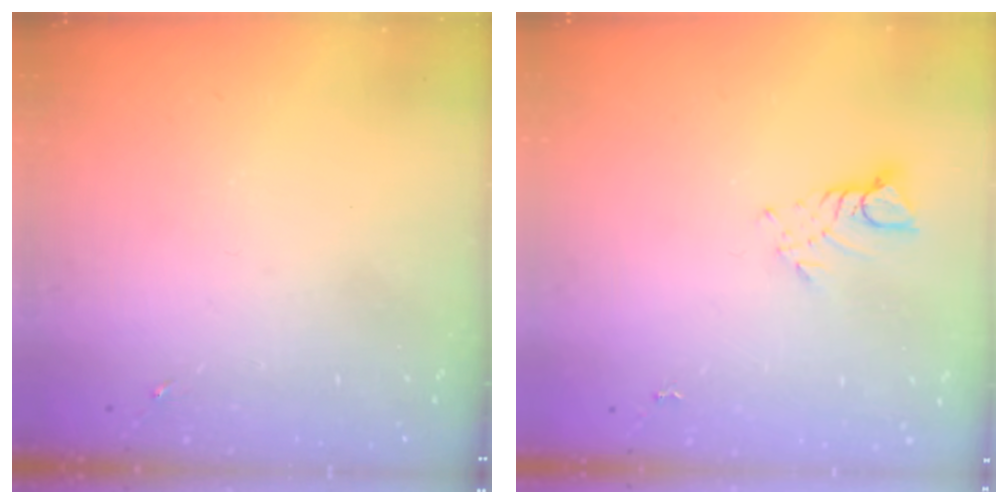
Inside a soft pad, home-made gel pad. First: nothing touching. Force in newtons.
{"total": 5.1, "press": 5.0, "slide": 0.3}